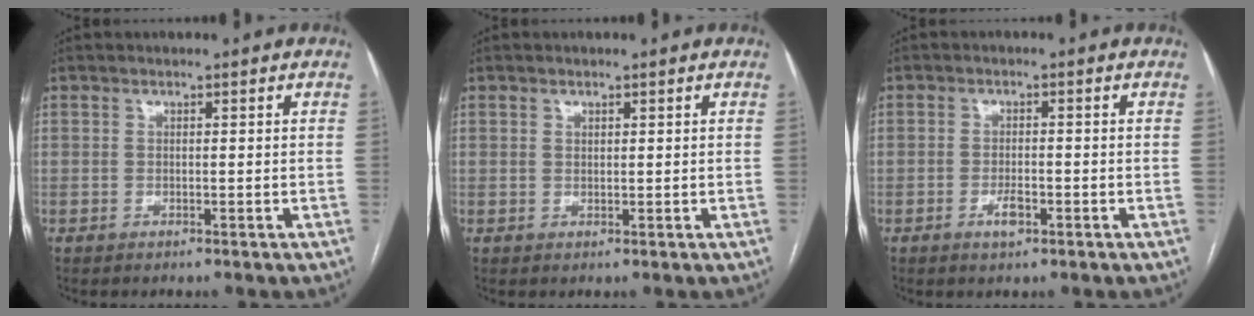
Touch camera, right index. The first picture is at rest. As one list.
[{"total": 0.8, "force": [0.5, 0.5, 0.3], "torque": [-0.003, -0.003, 0.007]}, {"total": 2.8, "force": [-1.3, 1.0, 2.3], "torque": [-0.042, 0.001, -0.020]}]